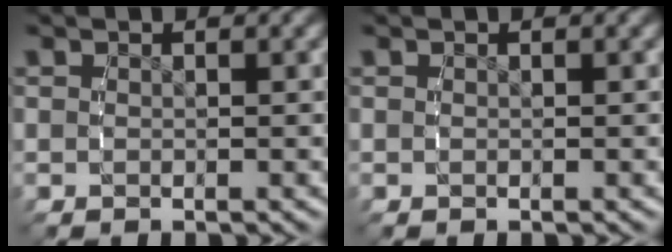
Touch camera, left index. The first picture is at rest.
{"total": 0.0}